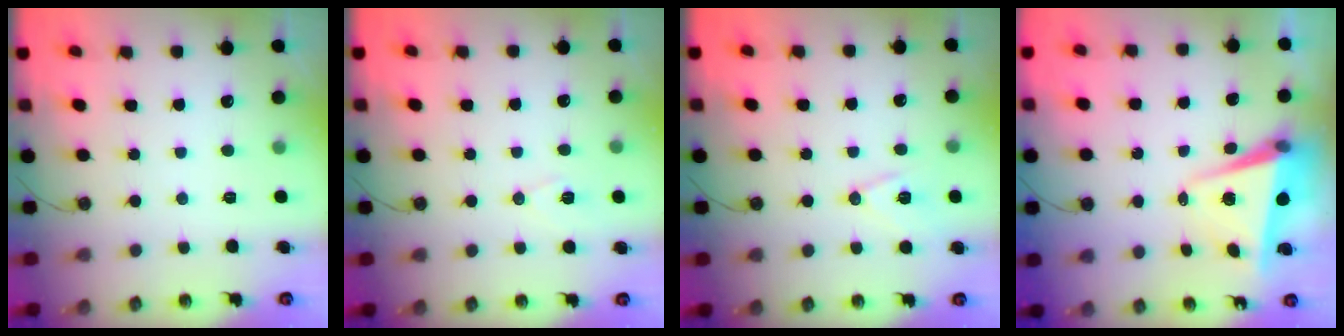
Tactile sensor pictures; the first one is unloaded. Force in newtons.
{"total": 7.9, "press": 6.6, "slide": 4.2}
{"total": 10.0, "press": 9.3, "slide": 3.7}
{"total": 6.1, "press": 6.0, "slide": 1.3}